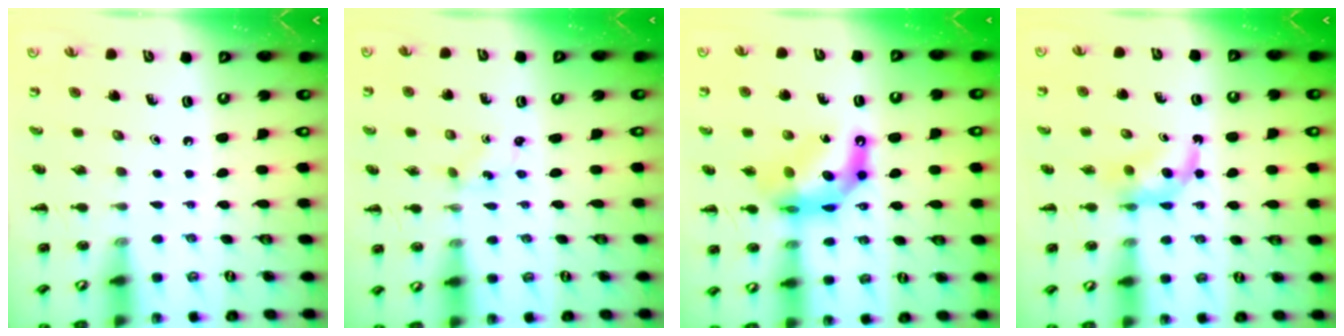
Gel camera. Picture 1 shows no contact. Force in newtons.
{"total": 0.0}
{"total": 12.0, "press": 11.5, "slide": 3.5}
{"total": 4.7, "press": 4.5, "slide": 1.2}